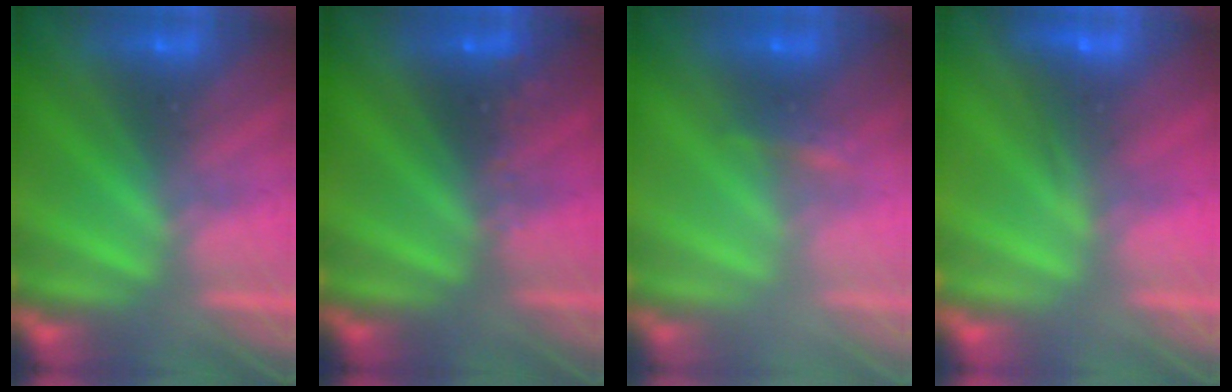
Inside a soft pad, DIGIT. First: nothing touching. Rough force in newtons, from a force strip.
{"total": 2.4}
{"total": 2.2}
{"total": 2.9}